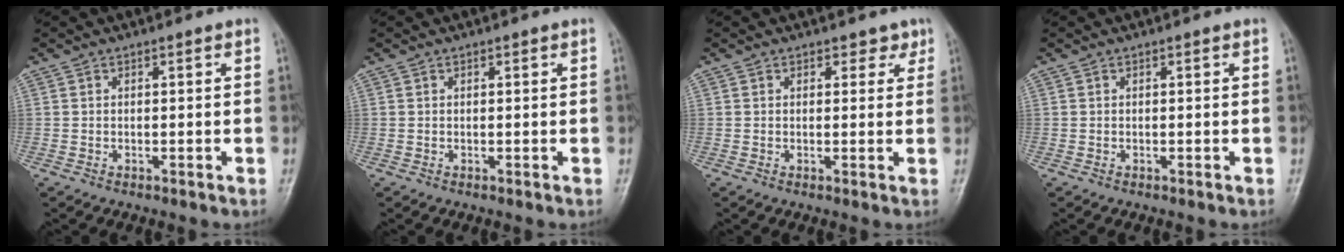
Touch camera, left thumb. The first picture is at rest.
{"total": 0.0}
{"total": 2.3, "force": [1.5, 1.5, 0.8], "torque": [0.015, -0.005, 0.013]}
{"total": 0.0}